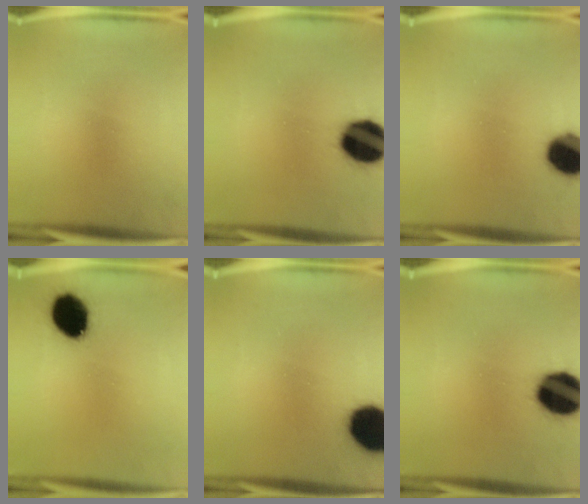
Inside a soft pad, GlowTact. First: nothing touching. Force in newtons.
{"total": 16.7}
{"total": 12.5}
{"total": 13.2}
{"total": 16.2}
{"total": 16.7}